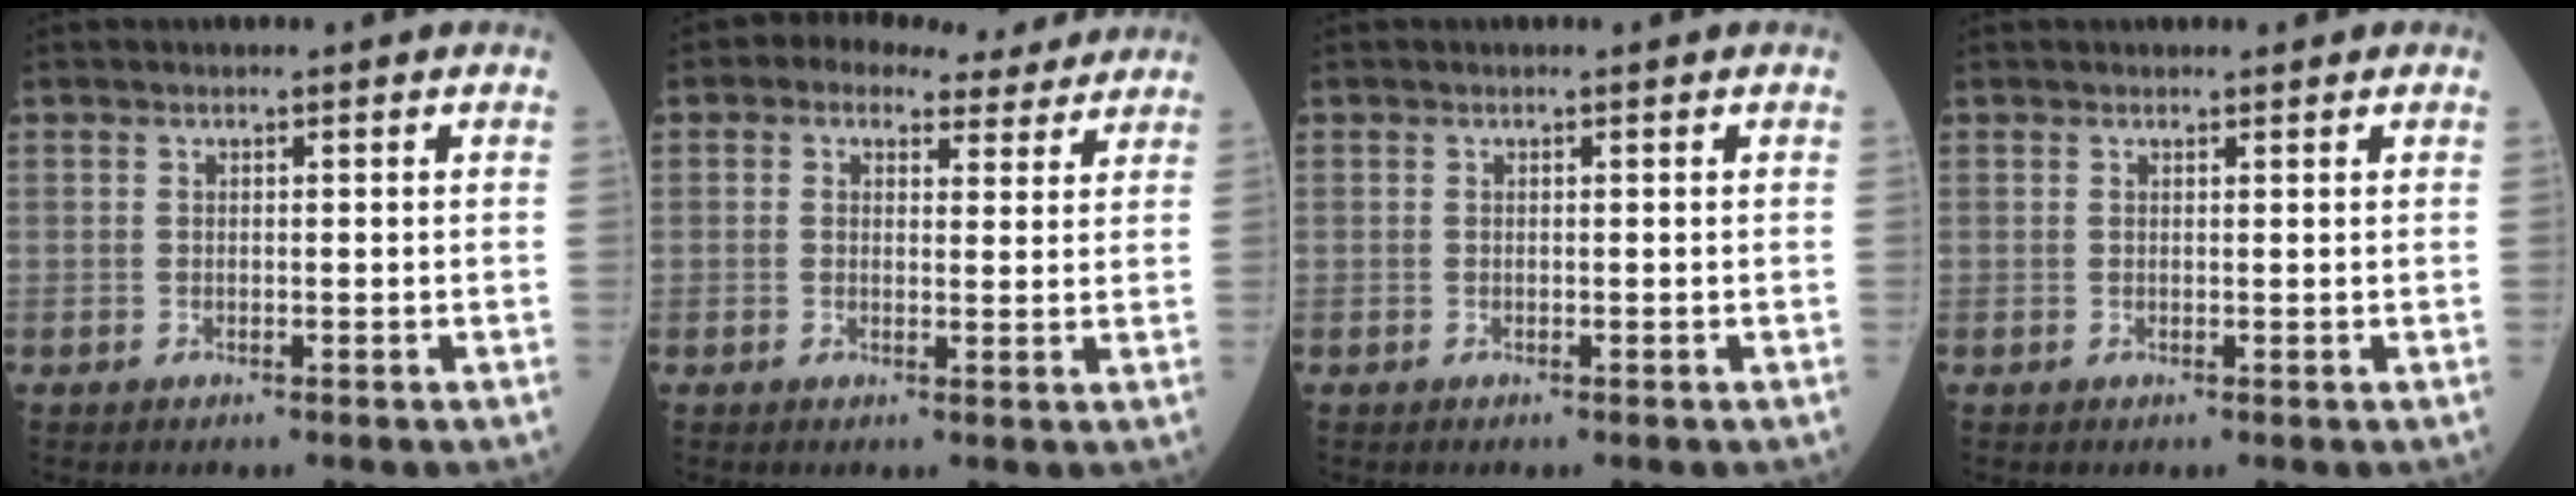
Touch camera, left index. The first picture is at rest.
{"total": 6.5, "force": [5.0, 3.5, 2.0], "torque": [-0.025, 0.023, 0.060]}
{"total": 0.0}
{"total": 0.6, "force": [0.5, 0.3, 0.1], "torque": [-0.006, 0.000, 0.006]}